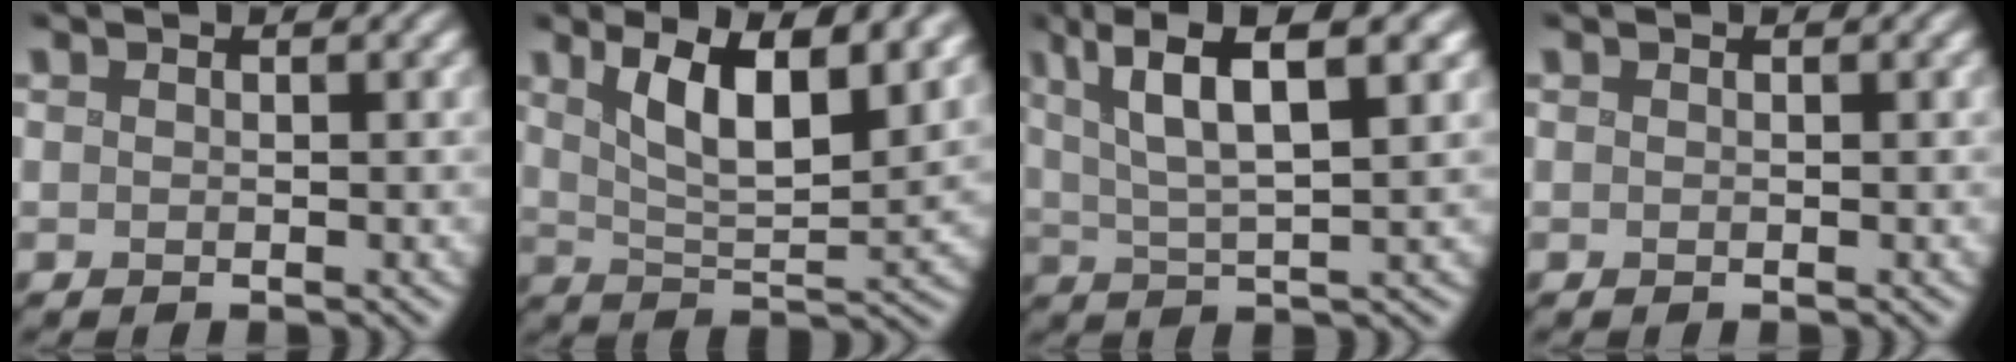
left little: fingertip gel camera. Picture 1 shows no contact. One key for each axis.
{"total": 7.9, "fx": 3.7, "fy": 2.6, "fz": 6.5, "tx": -0.112, "ty": 0.001, "tz": 0.060}
{"total": 8.1, "fx": 4.0, "fy": 1.8, "fz": 6.8, "tx": -0.118, "ty": 0.014, "tz": 0.071}
{"total": 0.0}